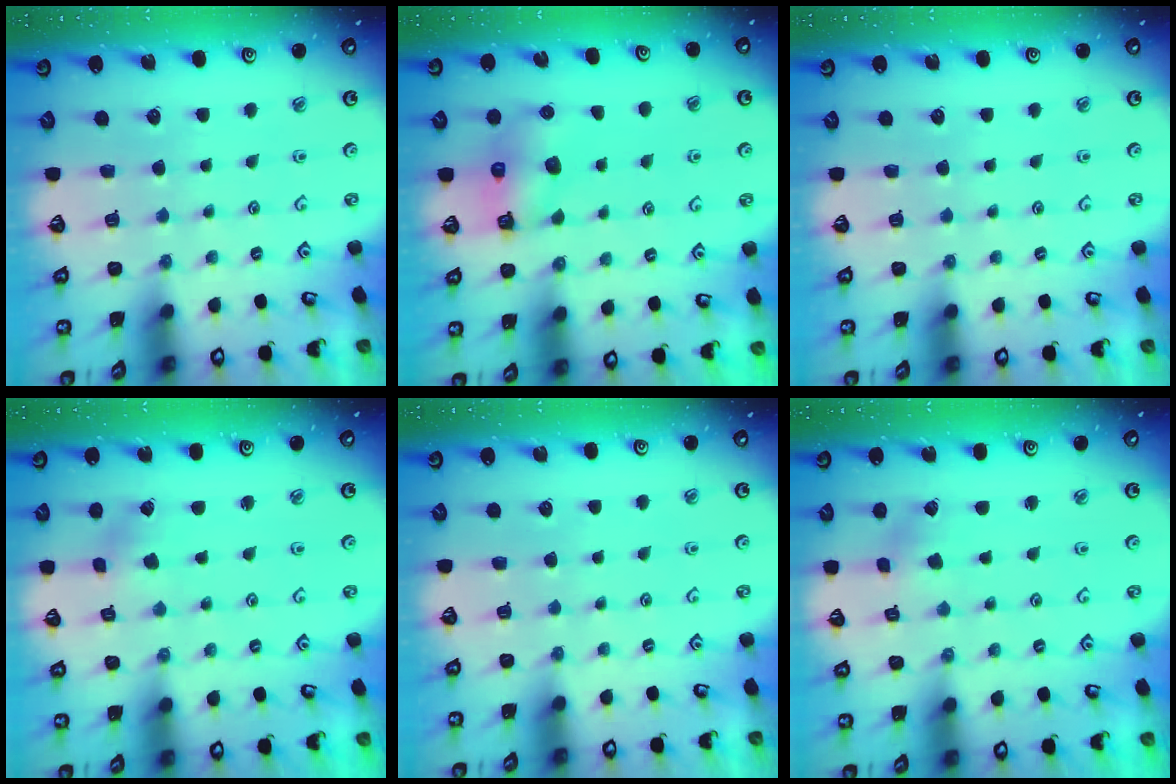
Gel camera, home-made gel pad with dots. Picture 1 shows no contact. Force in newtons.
{"total": 6.6, "press": 6.6, "slide": 0.6}
{"total": 0.0}
{"total": 0.5, "press": 0.5, "slide": 0.1}
{"total": 0.0}
{"total": 0.5, "press": 0.5, "slide": 0.1}